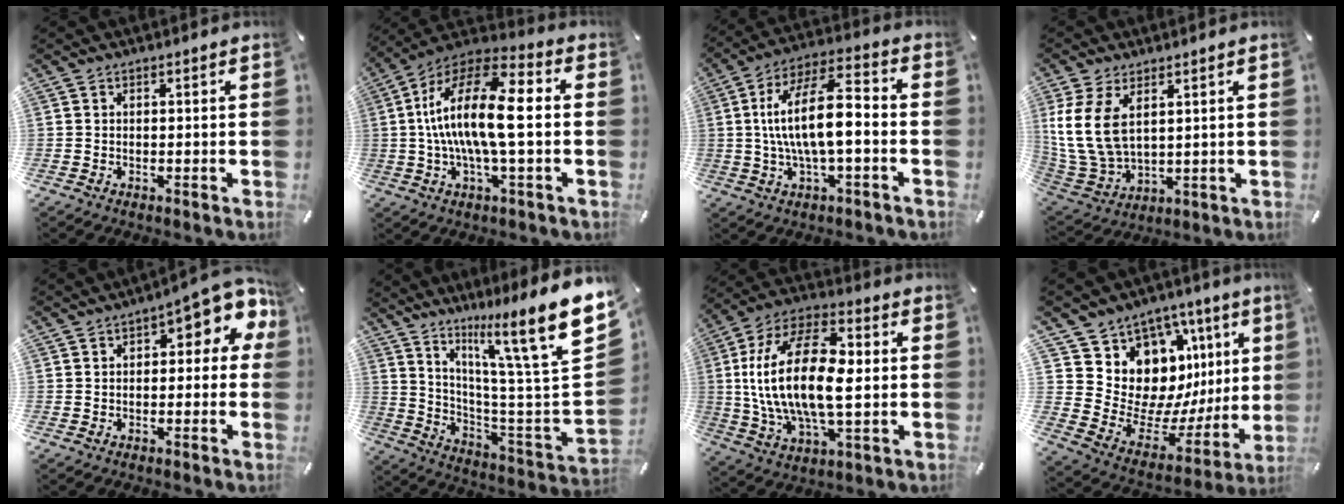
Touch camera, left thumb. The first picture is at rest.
{"total": 18.2, "force": [-0.3, 6.4, 17.1], "torque": [-0.345, 0.001, -0.012]}
{"total": 15.2, "force": [-0.7, 5.6, 14.1], "torque": [-0.265, 0.002, -0.018]}
{"total": 11.5, "force": [4.2, 7.3, 7.9], "torque": [-0.201, -0.018, 0.078]}
{"total": 8.5, "force": [3.4, 3.7, 6.9], "torque": [-0.089, -0.022, 0.053]}
{"total": 20.0, "force": [11.9, 2.7, 15.9], "torque": [-0.236, -0.098, 0.176]}
{"total": 21.4, "force": [0.8, 11.0, 18.3], "torque": [-0.387, 0.003, 0.011]}
{"total": 12.6, "force": [5.5, 10.8, 3.4], "torque": [-0.026, -0.097, 0.122]}